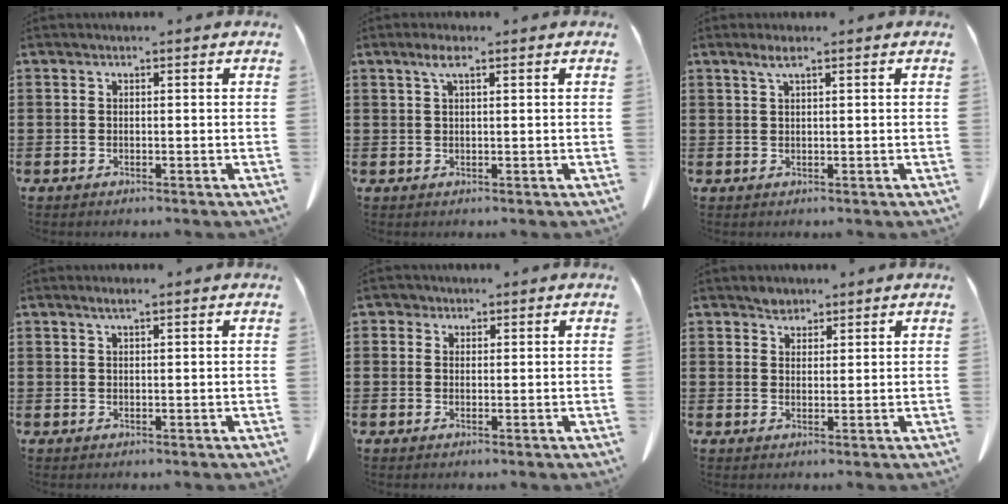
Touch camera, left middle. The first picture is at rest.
{"total": 2.4, "force": [1.1, 0.5, 2.0], "torque": [-0.043, 0.005, 0.019]}
{"total": 1.9, "force": [1.1, 0.1, 1.6], "torque": [-0.034, 0.001, 0.020]}
{"total": 1.3, "force": [0.9, 0.0, 1.0], "torque": [-0.020, 0.000, 0.015]}
{"total": 1.4, "force": [1.0, 1.0, 0.2], "torque": [-0.008, 0.005, 0.020]}
{"total": 2.1, "force": [1.9, 1.0, 0.2], "torque": [-0.008, 0.002, 0.037]}